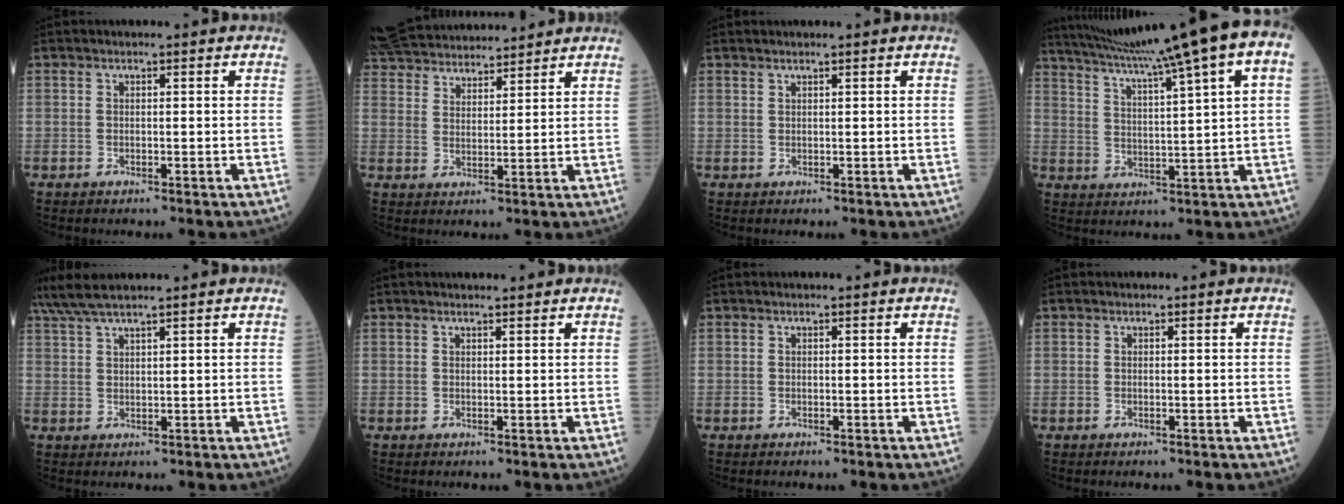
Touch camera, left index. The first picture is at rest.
{"total": 16.2, "force": [15.1, 3.6, 4.6], "torque": [-0.108, 0.045, 0.252]}
{"total": 0.6, "force": [0.5, -0.2, 0.2], "torque": [-0.006, 0.001, 0.015]}
{"total": 19.1, "force": [13.4, -1.1, 13.6], "torque": [-0.224, 0.011, 0.190]}
{"total": 6.7, "force": [5.6, -0.3, 3.7], "torque": [-0.075, 0.026, 0.106]}
{"total": 2.5, "force": [2.3, 0.1, 1.0], "torque": [-0.013, 0.009, 0.028]}
{"total": 0.0}
{"total": 0.0}